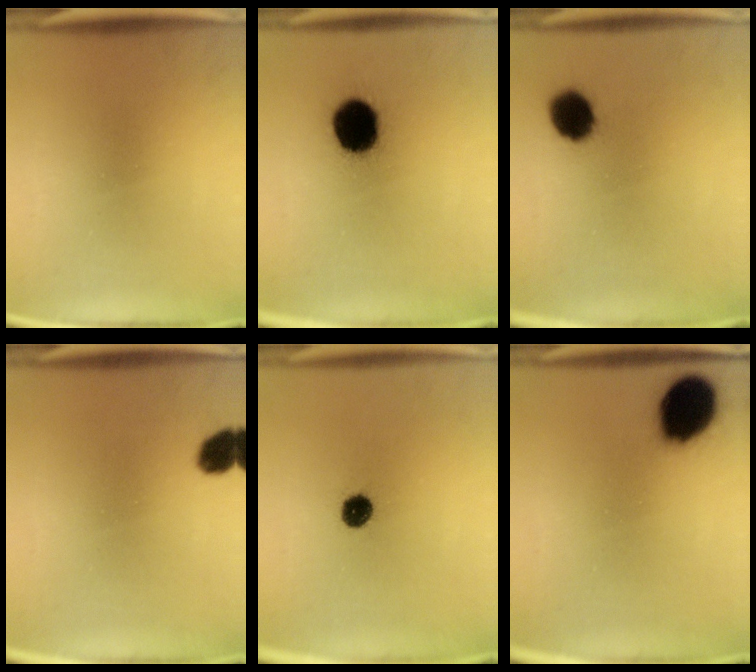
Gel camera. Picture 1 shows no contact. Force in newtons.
{"total": 14.4}
{"total": 8.2}
{"total": 5.0}
{"total": 5.2}
{"total": 14.1}